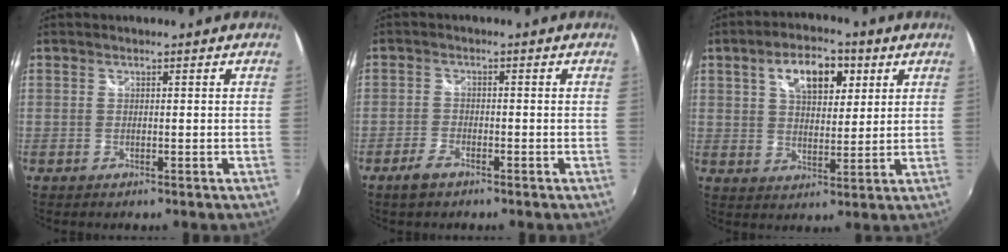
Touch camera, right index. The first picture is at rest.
{"total": 3.5, "force": [-2.6, 1.5, 1.9], "torque": [-0.053, -0.003, -0.052]}
{"total": 10.4, "force": [4.5, 5.5, 7.6], "torque": [-0.123, 0.025, 0.073]}